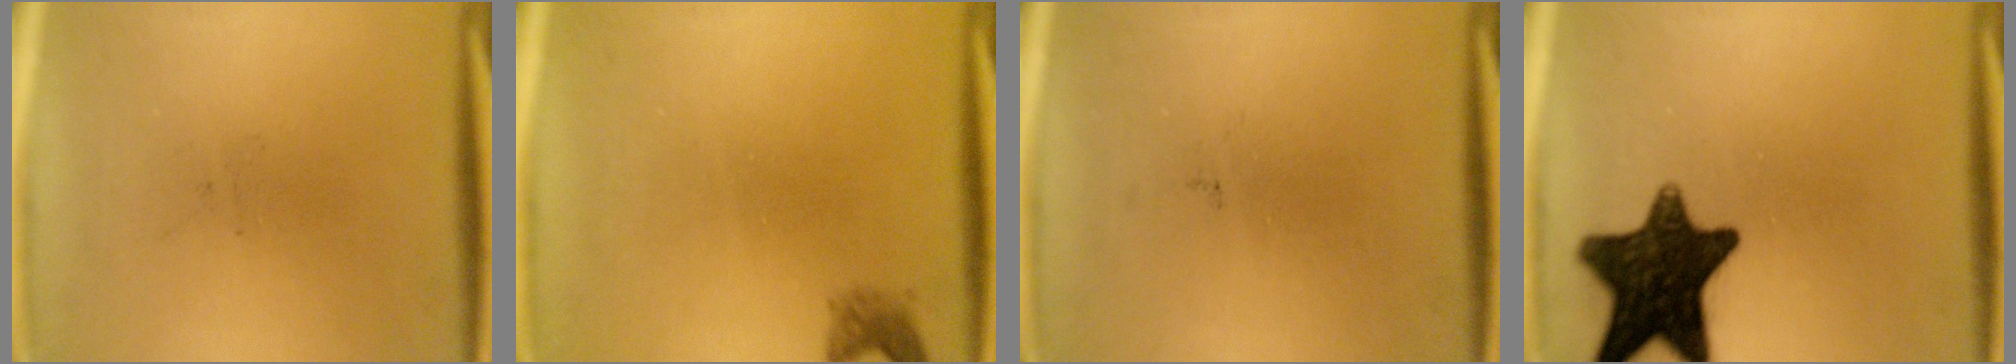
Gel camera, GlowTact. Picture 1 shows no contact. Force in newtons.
{"total": 1.5}
{"total": 0.0}
{"total": 14.4}